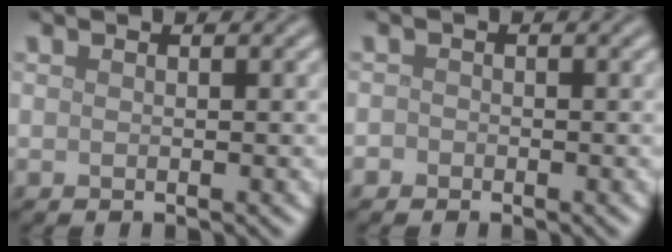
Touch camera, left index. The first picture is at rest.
{"total": 0.8, "force": [-0.4, 0.7, 0.1], "torque": [0.004, -0.004, -0.011]}